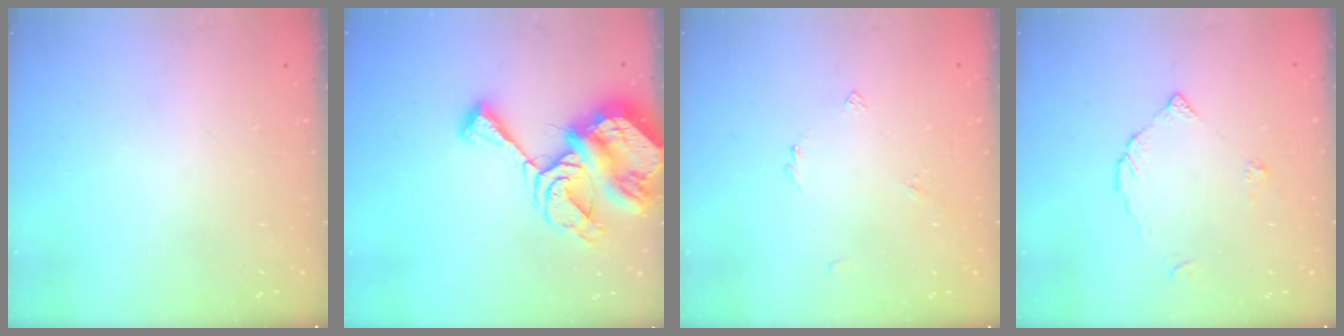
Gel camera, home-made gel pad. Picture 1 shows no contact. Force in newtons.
{"total": 12.8, "press": 12.7, "slide": 1.7}
{"total": 2.8, "press": 2.7, "slide": 0.6}
{"total": 2.9, "press": 2.9, "slide": 0.2}